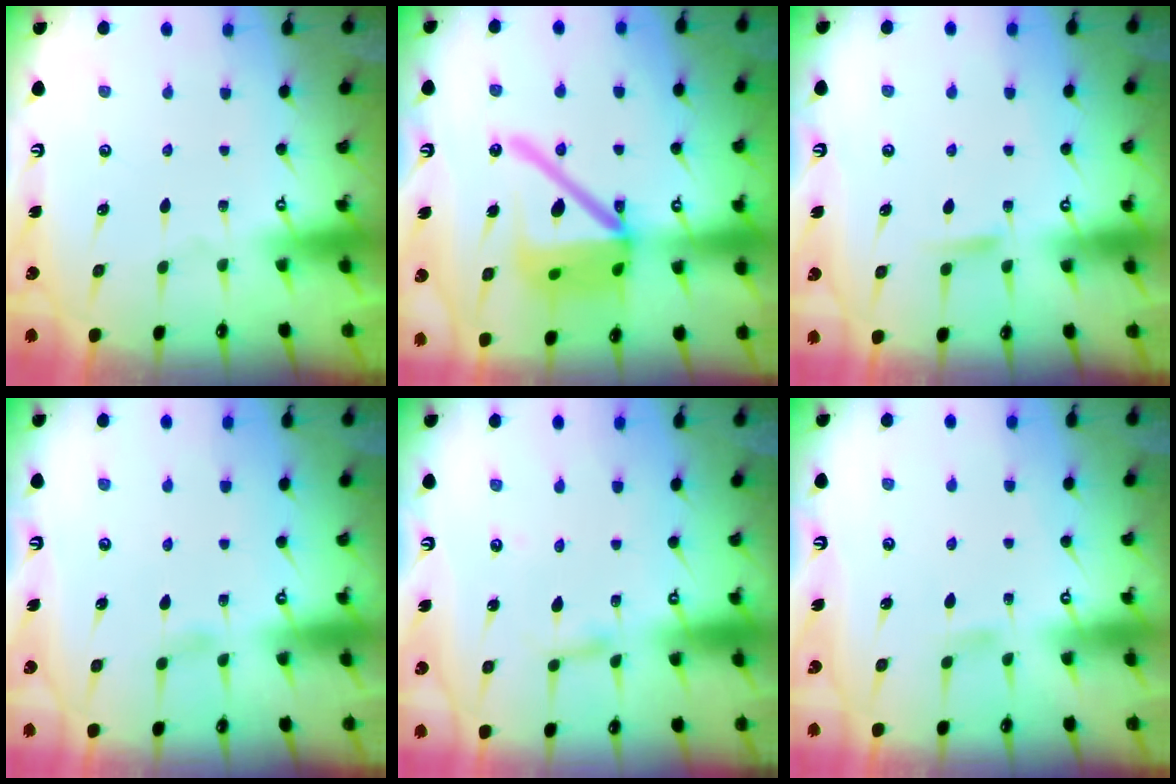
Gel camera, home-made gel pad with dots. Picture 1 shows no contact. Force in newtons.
{"total": 20.1, "press": 19.9, "slide": 2.7}
{"total": 5.2, "press": 5.2, "slide": 0.7}
{"total": 2.9, "press": 2.9, "slide": 0.4}
{"total": 2.1, "press": 2.1, "slide": 0.1}
{"total": 3.5, "press": 3.4, "slide": 0.6}